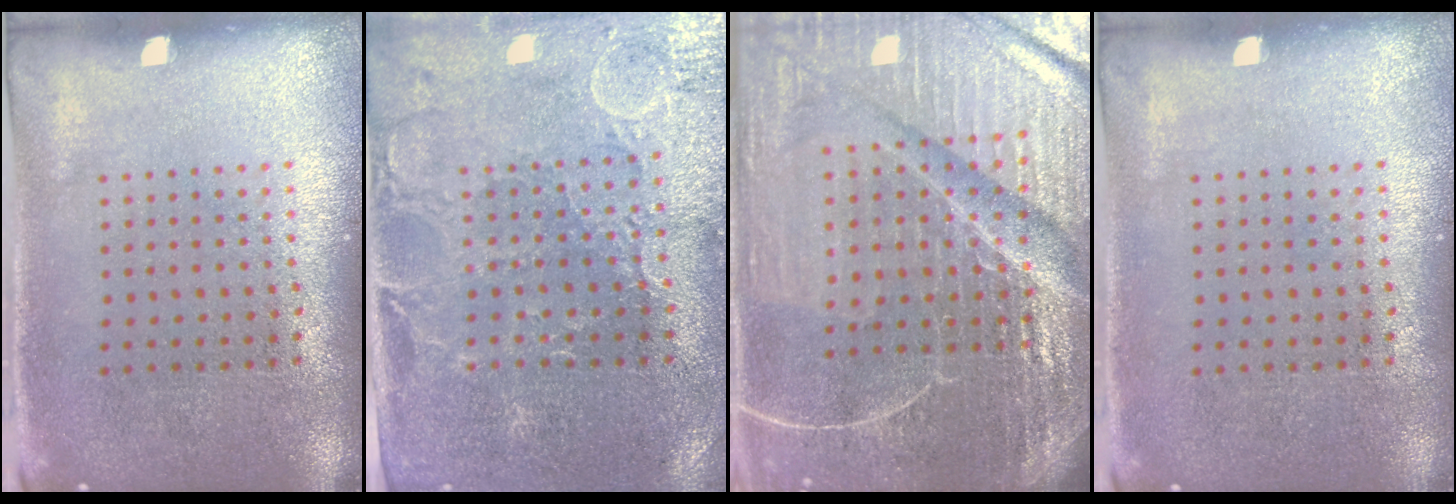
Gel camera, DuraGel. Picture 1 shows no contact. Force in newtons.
{"total": 1.1, "press": 1.0, "slide": 0.4}
{"total": 6.8, "press": 6.0, "slide": 3.3}
{"total": 0.0}